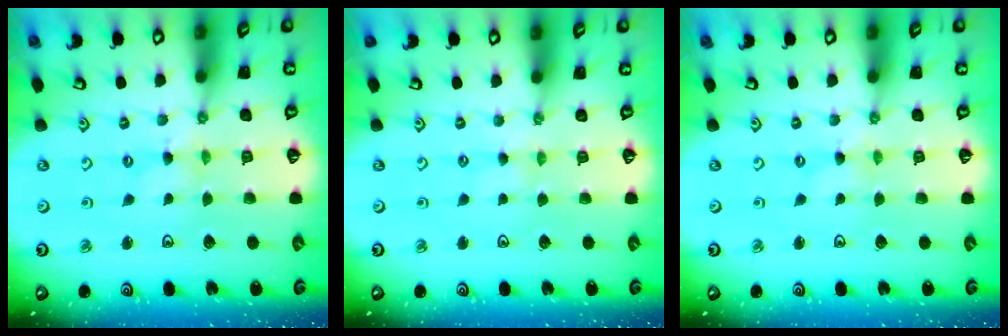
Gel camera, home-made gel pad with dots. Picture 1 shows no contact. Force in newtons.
{"total": 1.7, "press": 1.7, "slide": 0.4}
{"total": 0.0}